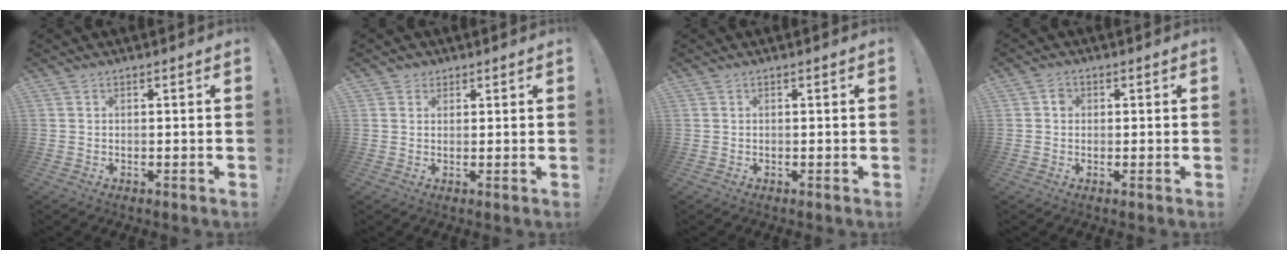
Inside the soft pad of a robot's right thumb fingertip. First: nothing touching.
{"total": 2.3, "force": [1.3, 1.9, 0.4], "torque": [-0.005, -0.005, 0.023]}
{"total": 0.0}
{"total": 2.0, "force": [-0.2, 1.7, 1.1], "torque": [-0.015, 0.006, -0.005]}